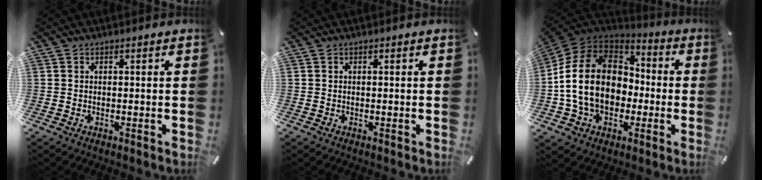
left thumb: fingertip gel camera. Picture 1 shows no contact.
{"total": 0.0}
{"total": 18.8, "force": [-2.4, 14.9, 11.2], "torque": [-0.240, 0.026, -0.042]}